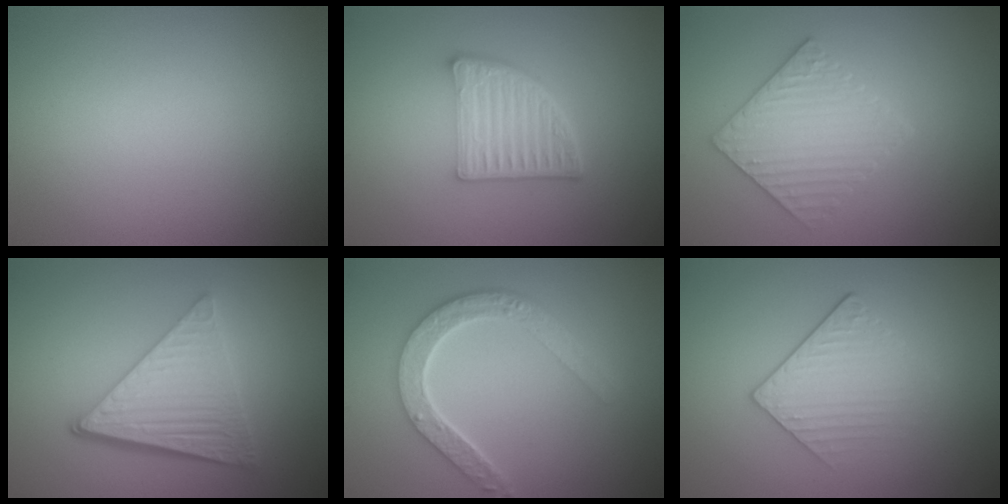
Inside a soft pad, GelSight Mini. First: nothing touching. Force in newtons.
{"total": 5.3, "press": 3.9, "slide": 3.7}
{"total": 4.1, "press": 3.7, "slide": 1.7}
{"total": 6.1, "press": 4.2, "slide": 4.5}
{"total": 4.7, "press": 3.8, "slide": 2.9}
{"total": 2.1, "press": 1.8, "slide": 1.1}